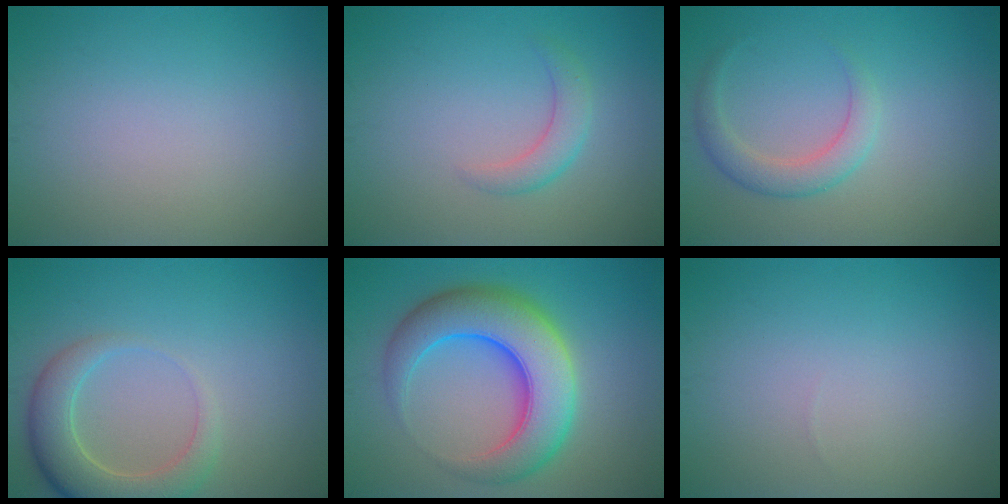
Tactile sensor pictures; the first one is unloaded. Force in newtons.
{"total": 2.2, "press": 2.2, "slide": 0.1}
{"total": 2.6, "press": 2.6, "slide": 0.2}
{"total": 5.0, "press": 4.9, "slide": 0.6}
{"total": 9.4, "press": 9.4, "slide": 0.2}
{"total": 0.0}